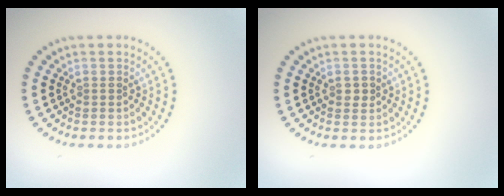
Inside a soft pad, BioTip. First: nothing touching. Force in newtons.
{"total": 1.0, "press": 1.0, "slide": 0.1}